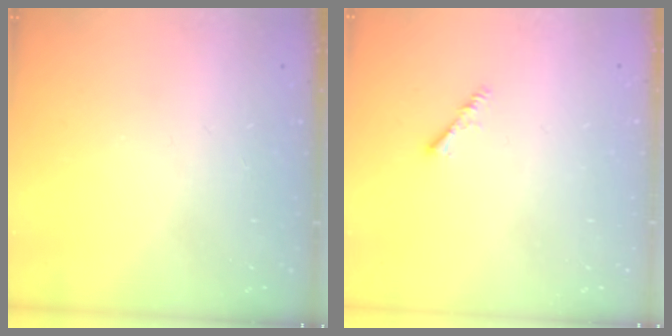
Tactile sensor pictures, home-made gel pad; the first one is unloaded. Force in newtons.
{"total": 1.9, "press": 1.9, "slide": 0.4}